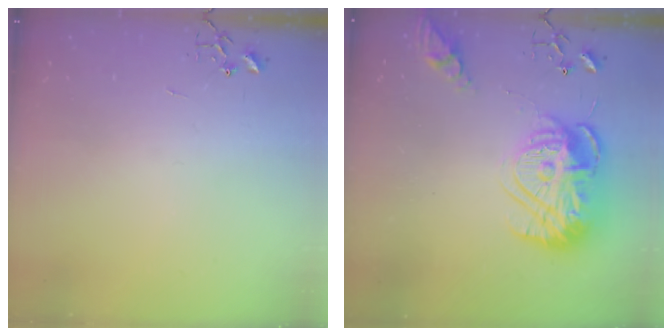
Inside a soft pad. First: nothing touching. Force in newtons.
{"total": 18.0, "press": 17.9, "slide": 1.8}